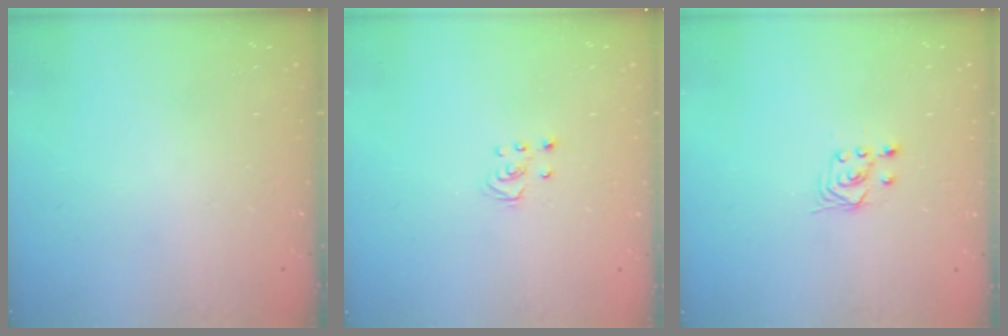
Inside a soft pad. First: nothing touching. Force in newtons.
{"total": 2.5, "press": 2.5, "slide": 0.2}
{"total": 2.8, "press": 2.4, "slide": 1.4}